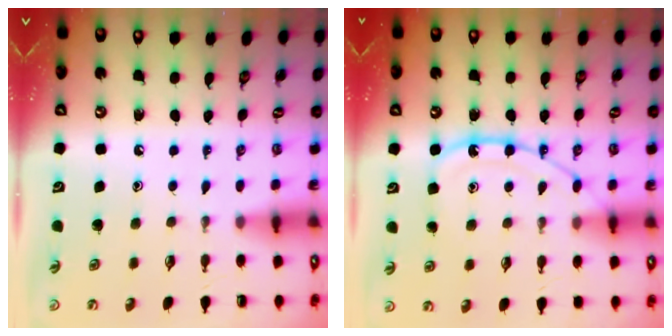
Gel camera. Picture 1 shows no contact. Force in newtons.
{"total": 13.2, "press": 13.1, "slide": 1.2}